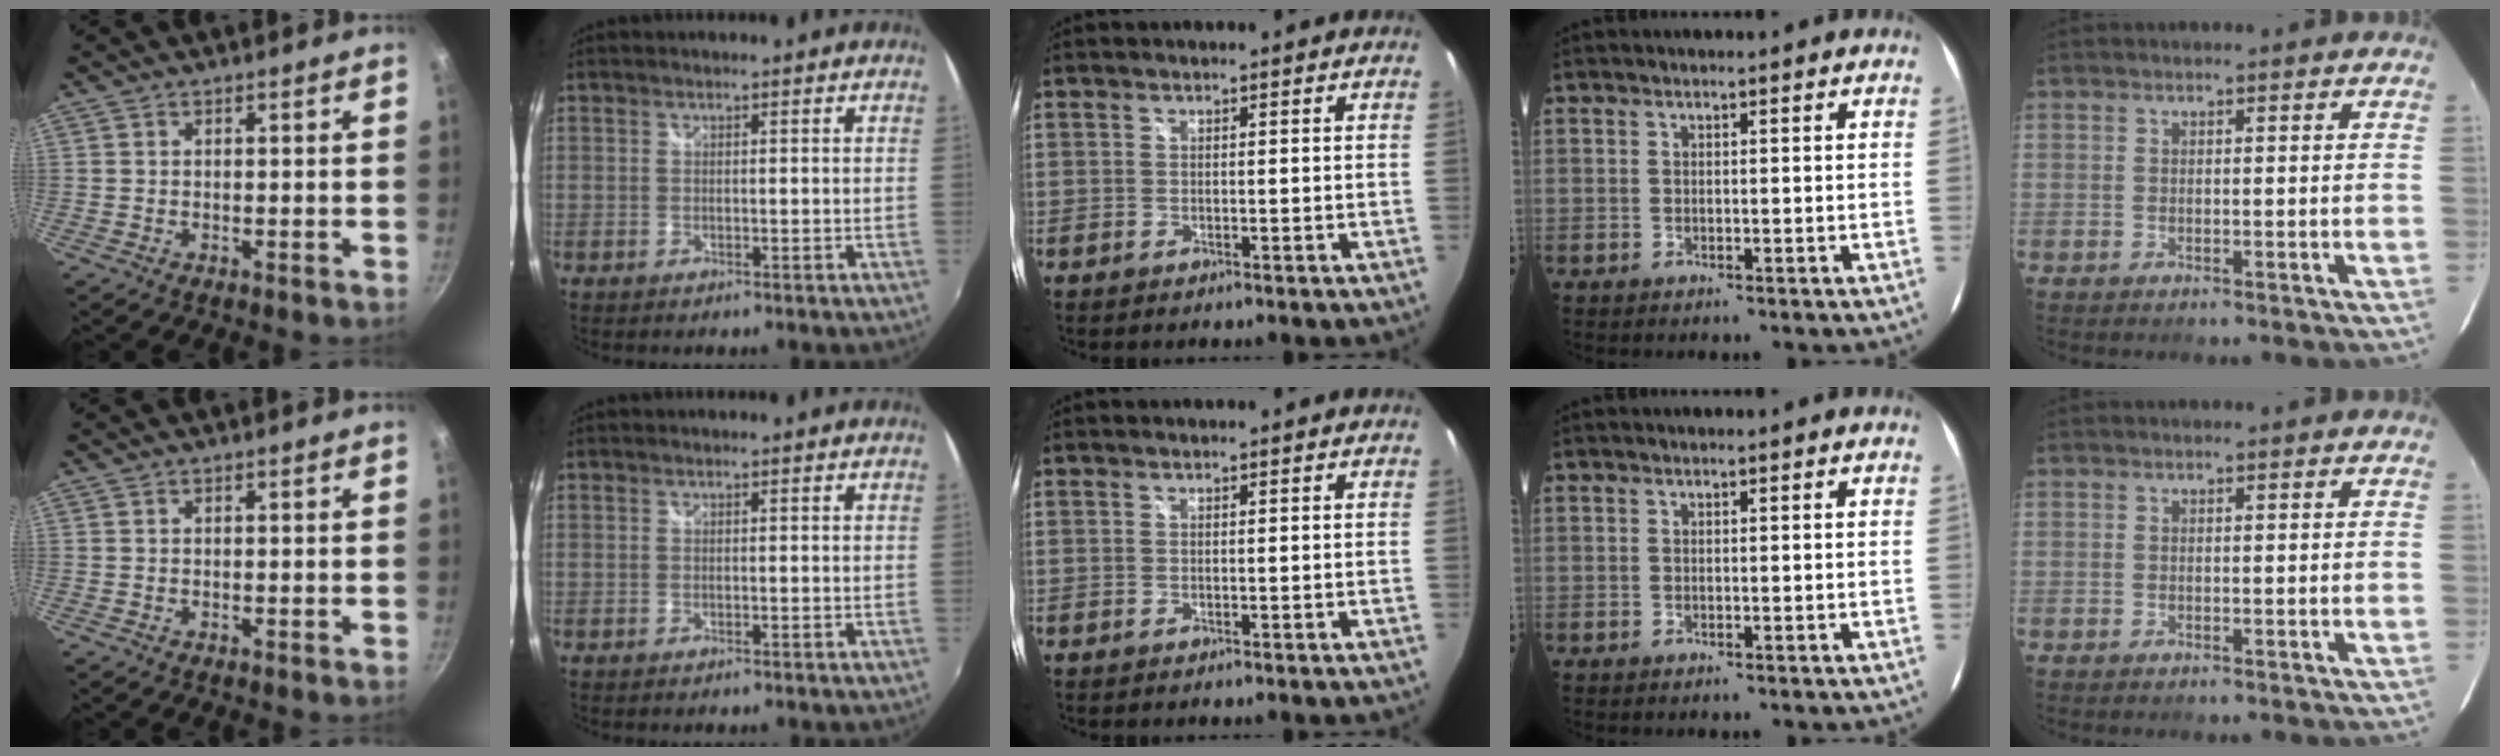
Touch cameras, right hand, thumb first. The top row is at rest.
{}